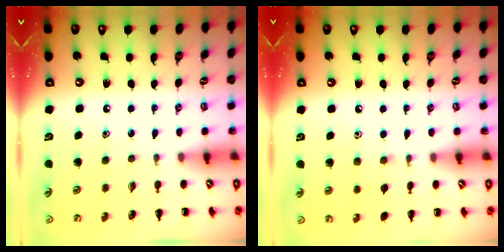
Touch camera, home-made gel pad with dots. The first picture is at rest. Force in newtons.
{"total": 4.6, "press": 4.3, "slide": 1.7}